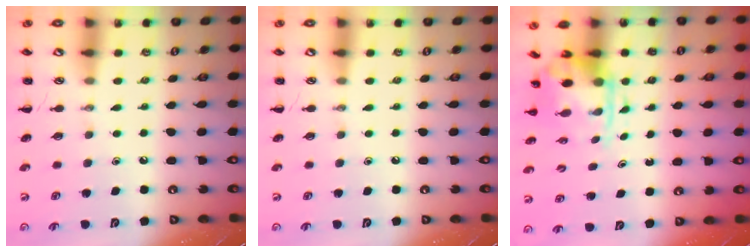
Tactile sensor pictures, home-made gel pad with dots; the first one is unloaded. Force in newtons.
{"total": 0.0}
{"total": 3.6, "press": 3.5, "slide": 0.9}